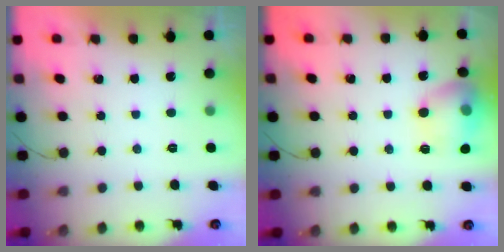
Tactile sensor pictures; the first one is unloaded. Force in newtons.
{"total": 13.7, "press": 13.7, "slide": 1.2}